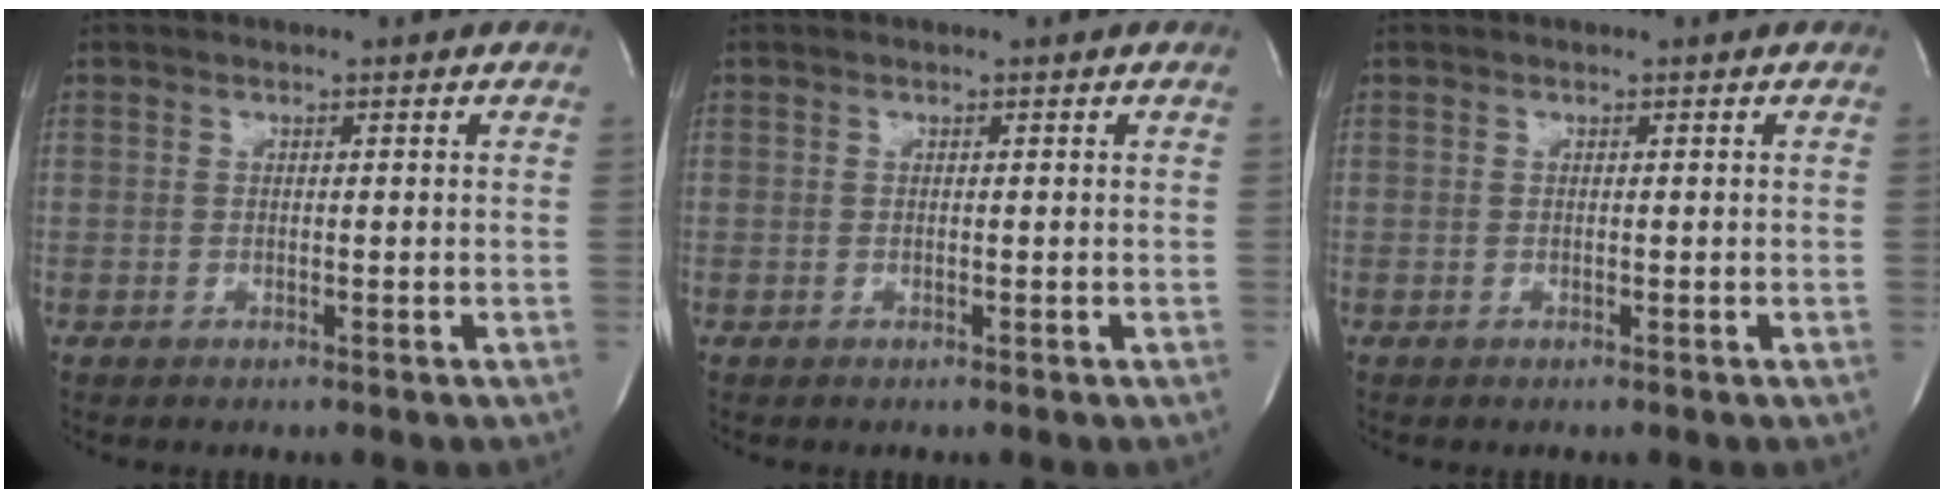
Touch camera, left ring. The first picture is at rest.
{"total": 0.0}
{"total": 0.0}